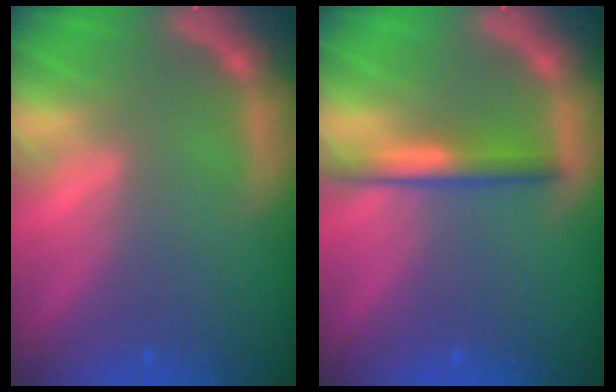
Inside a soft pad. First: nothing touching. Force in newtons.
{"total": 3.0}